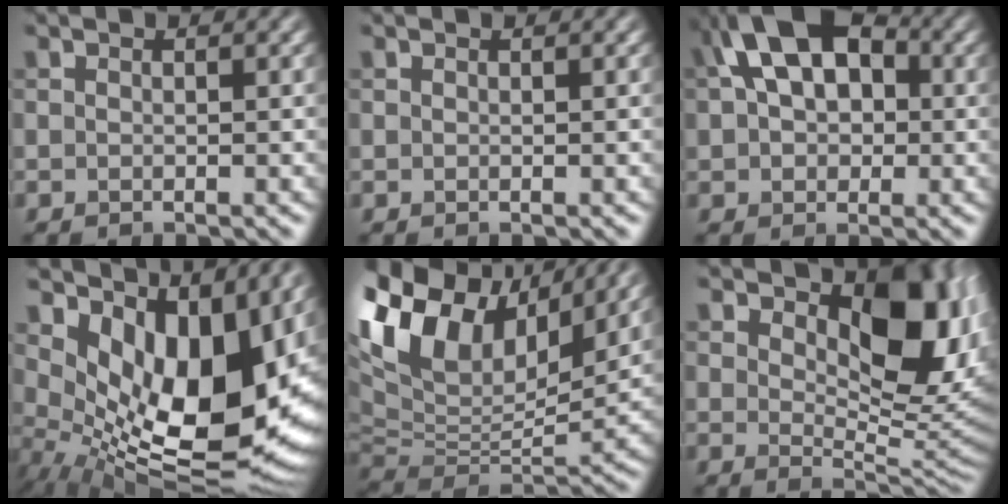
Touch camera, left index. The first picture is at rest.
{"total": 0.0}
{"total": 10.3, "force": [2.6, 6.7, 7.3], "torque": [-0.116, 0.030, 0.028]}
{"total": 14.7, "force": [4.0, 8.2, 11.5], "torque": [-0.188, -0.018, 0.088]}
{"total": 14.9, "force": [6.9, 8.9, 9.7], "torque": [-0.225, 0.030, 0.129]}
{"total": 9.9, "force": [3.1, 5.4, 7.7], "torque": [-0.114, -0.011, 0.048]}